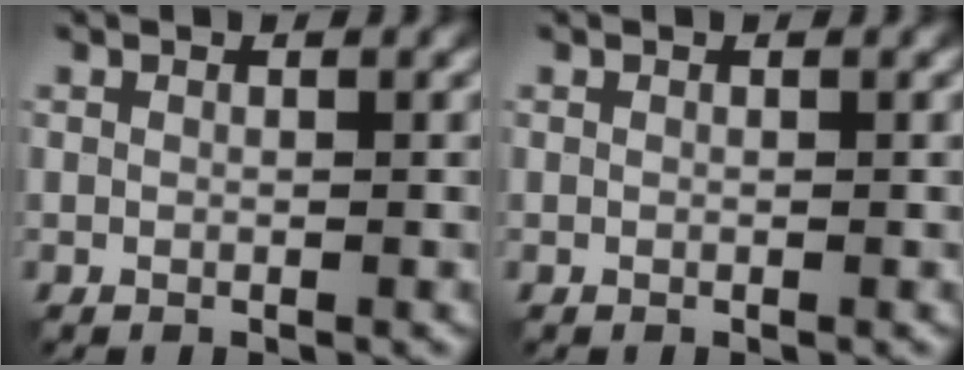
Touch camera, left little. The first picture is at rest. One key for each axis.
{"total": 0.0}